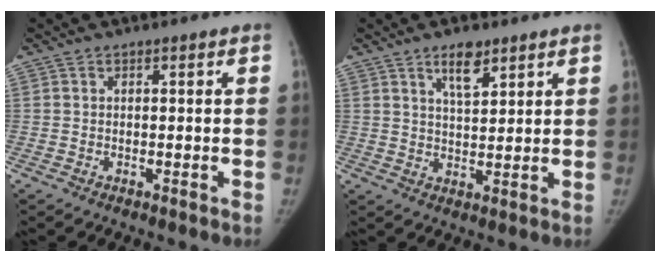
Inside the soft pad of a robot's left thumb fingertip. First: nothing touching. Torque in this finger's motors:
{"motor_torque": [0.42, -0.39, 1.12, -0.68, 0.24]}